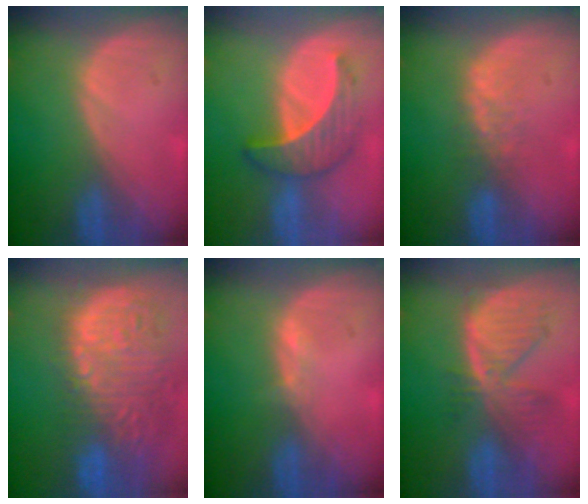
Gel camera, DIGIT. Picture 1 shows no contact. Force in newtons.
{"total": 7.0, "press": 6.2, "slide": 3.1}
{"total": 2.7, "press": 2.7, "slide": 0.6}
{"total": 15.3, "press": 12.6, "slide": 8.7}
{"total": 1.0, "press": 0.8, "slide": 0.5}
{"total": 7.7, "press": 6.8, "slide": 3.4}